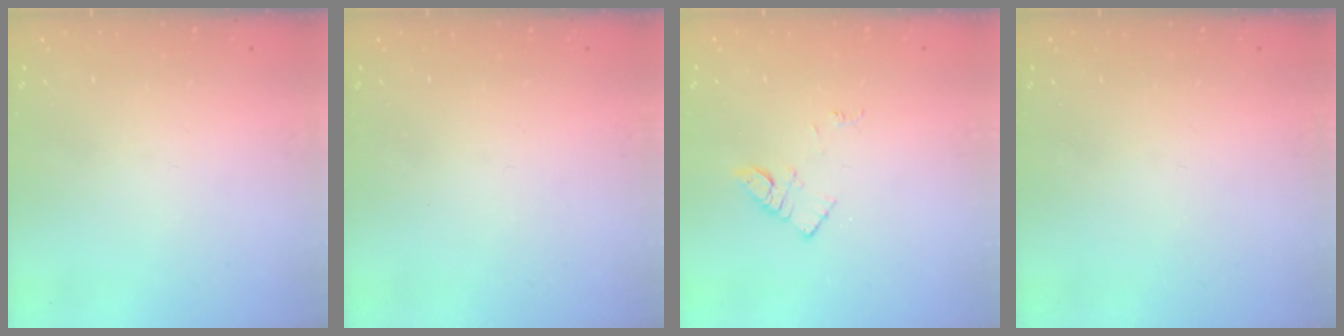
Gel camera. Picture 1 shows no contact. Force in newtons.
{"total": 0.0}
{"total": 5.8, "press": 5.8, "slide": 0.6}
{"total": 0.0}